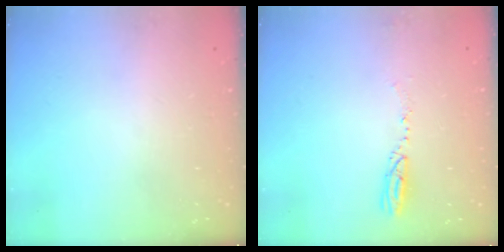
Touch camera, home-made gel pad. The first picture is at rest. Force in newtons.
{"total": 3.6, "press": 3.5, "slide": 0.7}